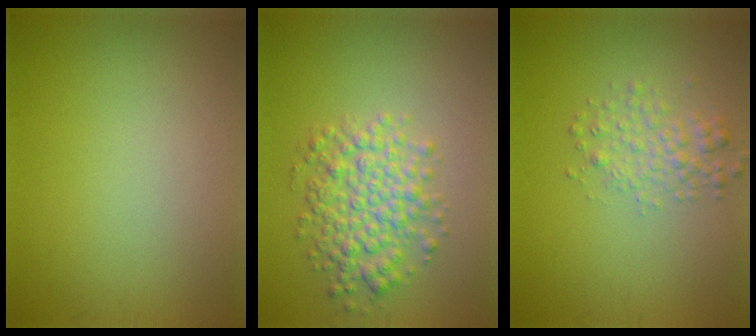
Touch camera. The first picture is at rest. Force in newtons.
{"total": 4.8, "press": 4.8, "slide": 0.1}
{"total": 2.4, "press": 2.4, "slide": 0.1}